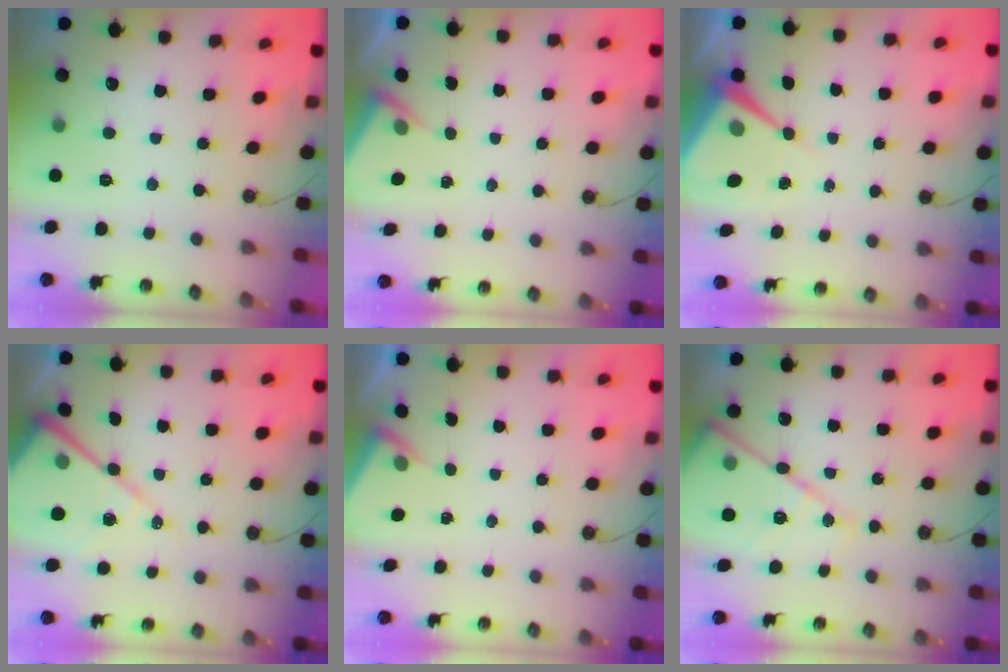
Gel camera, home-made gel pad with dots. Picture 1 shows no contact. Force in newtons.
{"total": 2.9, "press": 2.9, "slide": 0.4}
{"total": 8.9, "press": 8.9, "slide": 0.5}
{"total": 14.1, "press": 14.0, "slide": 1.4}
{"total": 2.9, "press": 2.9, "slide": 0.4}
{"total": 15.8, "press": 15.7, "slide": 1.3}